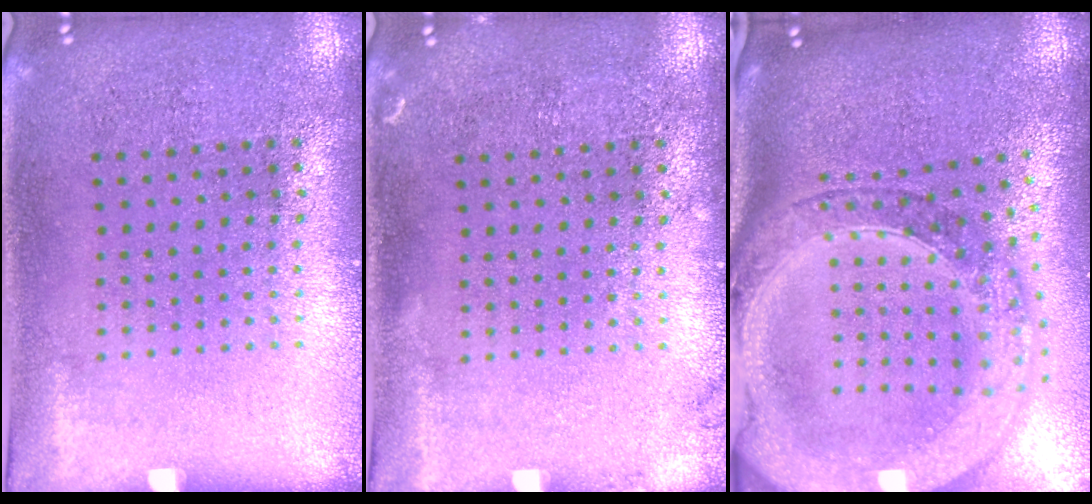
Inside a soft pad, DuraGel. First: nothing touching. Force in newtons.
{"total": 0.7, "press": 0.7, "slide": 0.2}
{"total": 3.9, "press": 3.0, "slide": 2.5}